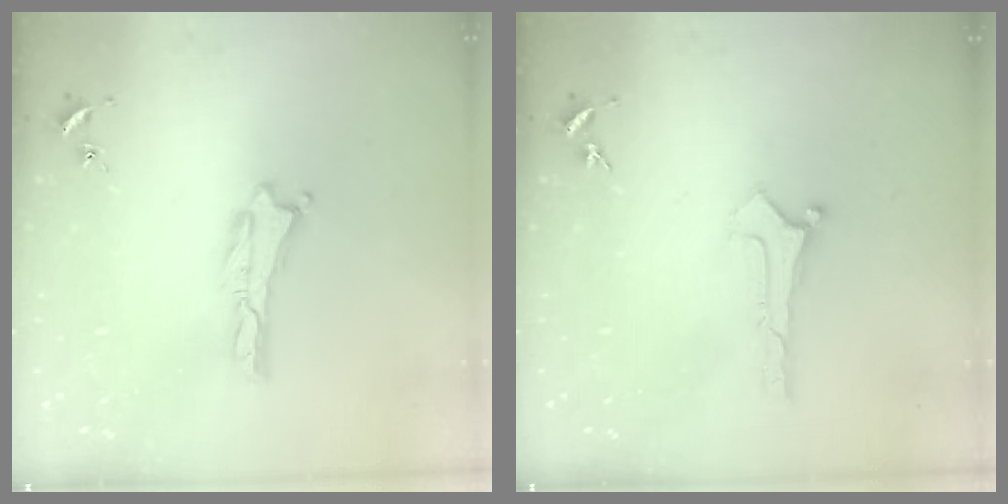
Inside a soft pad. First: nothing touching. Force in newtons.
{"total": 0.0}